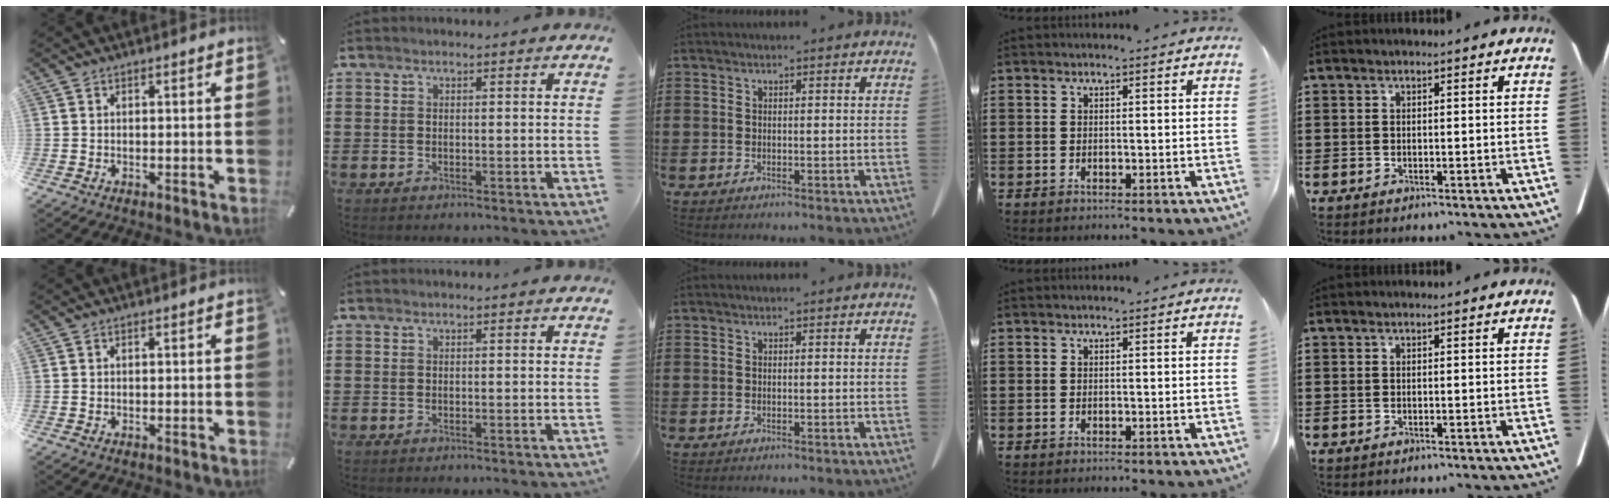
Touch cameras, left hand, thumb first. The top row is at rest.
{}